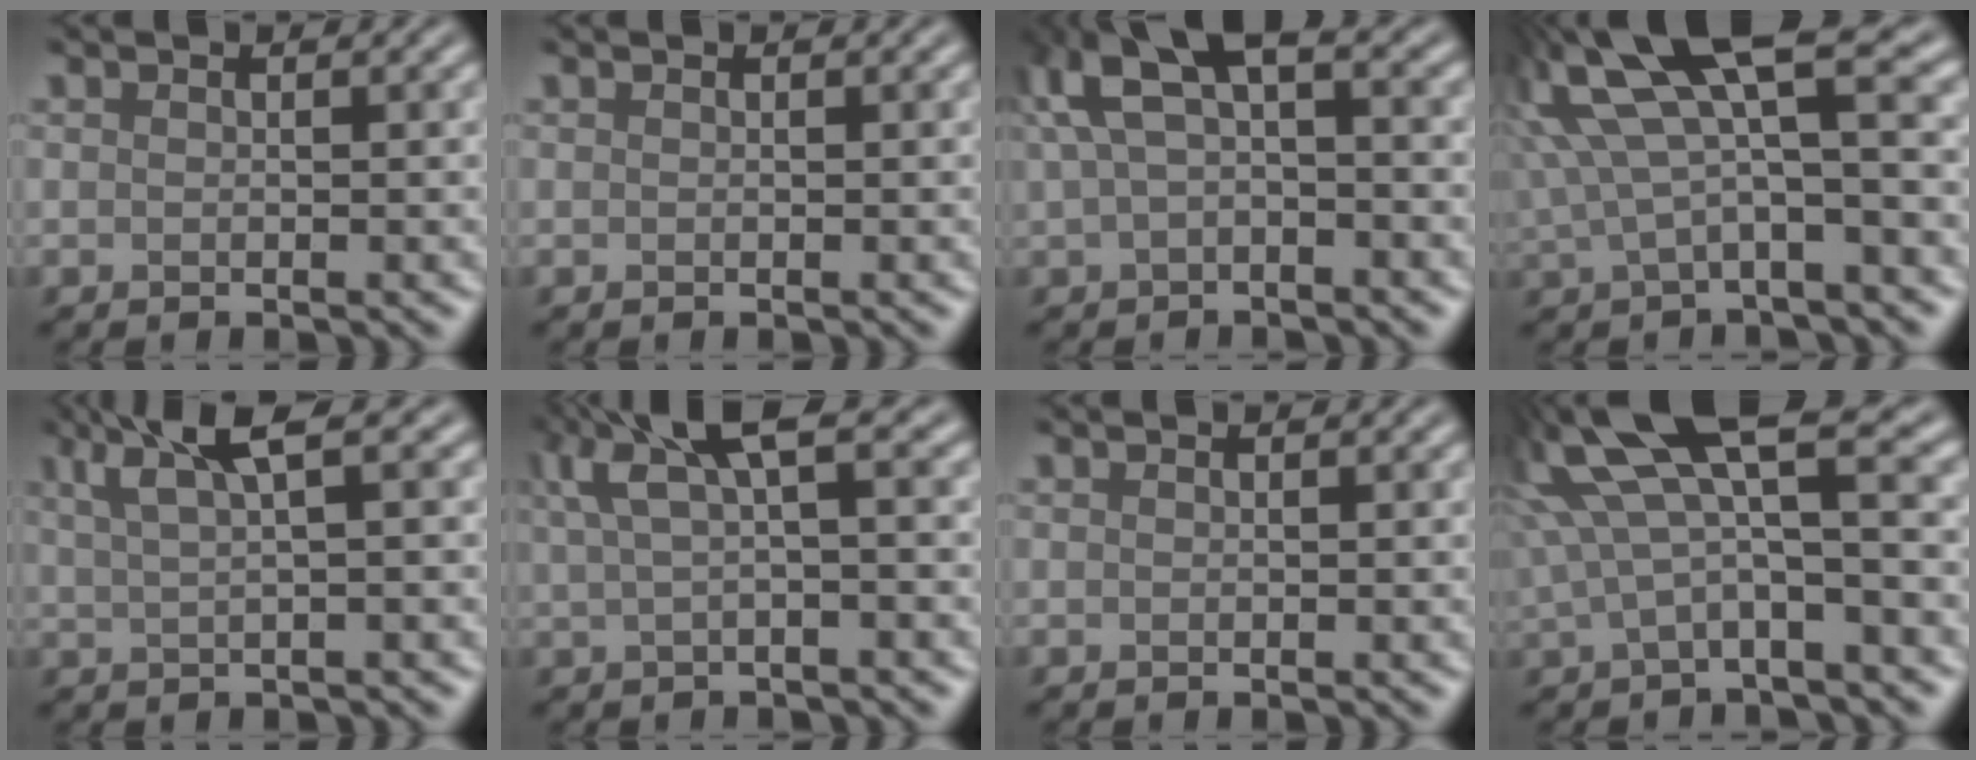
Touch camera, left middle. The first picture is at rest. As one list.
[{"total": 0.0}, {"total": 5.1, "force": [2.3, 1.9, 4.2], "torque": [-0.095, 0.030, 0.046]}, {"total": 7.7, "force": [2.8, 1.9, 6.9], "torque": [-0.143, 0.023, 0.060]}, {"total": 3.7, "force": [2.3, 0.3, 2.9], "torque": [-0.055, 0.021, 0.054]}, {"total": 4.3, "force": [2.4, 0.4, 3.6], "torque": [-0.071, 0.028, 0.055]}, {"total": 0.0}, {"total": 7.7, "force": [3.1, 1.8, 6.8], "torque": [-0.141, 0.027, 0.065]}]